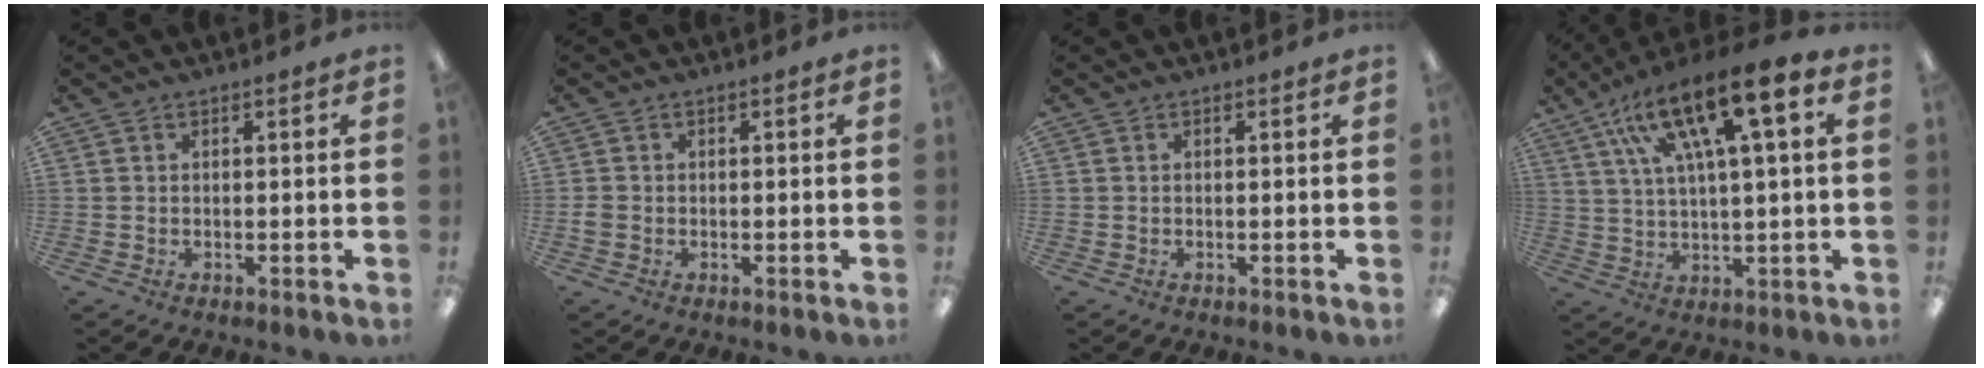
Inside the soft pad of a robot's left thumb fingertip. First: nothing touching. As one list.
[{"total": 1.5, "force": [-0.4, 1.2, 0.8], "torque": [-0.013, 0.004, -0.007]}, {"total": 0.0}, {"total": 16.5, "force": [8.3, 4.7, 13.5], "torque": [-0.247, -0.027, 0.136]}]